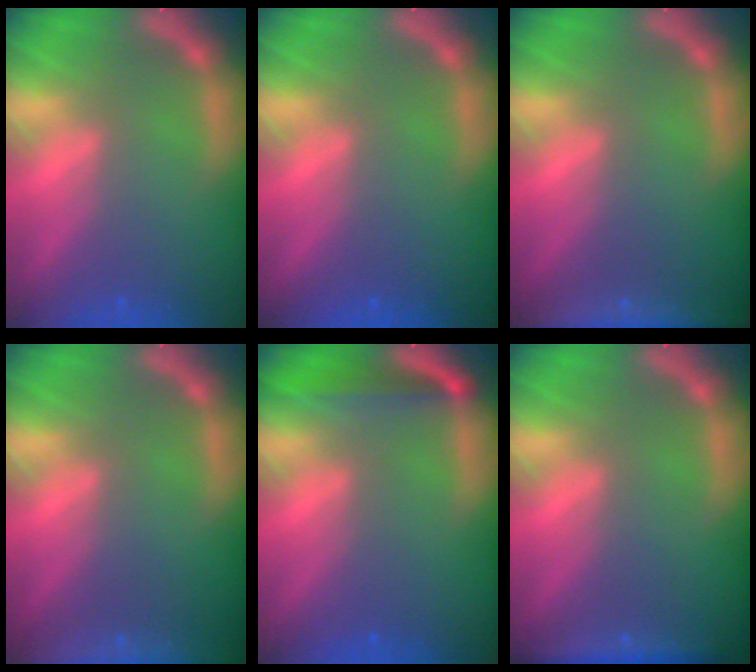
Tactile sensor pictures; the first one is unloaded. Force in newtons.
{"total": 0.0}
{"total": 7.5}
{"total": 9.0}
{"total": 3.4}
{"total": 3.0}